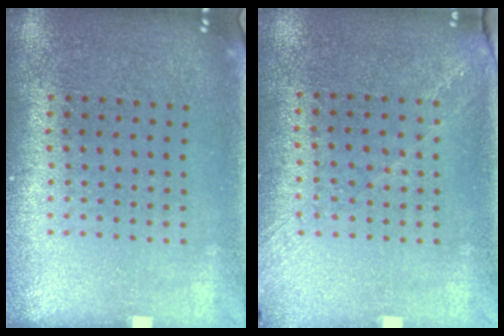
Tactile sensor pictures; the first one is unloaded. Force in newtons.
{"total": 1.3, "press": 1.0, "slide": 0.8}